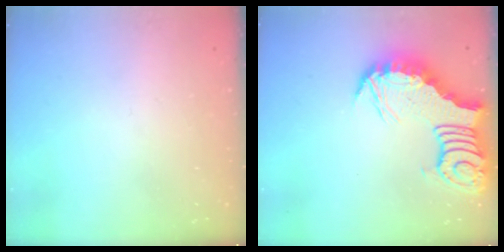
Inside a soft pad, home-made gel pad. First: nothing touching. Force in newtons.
{"total": 8.3, "press": 8.2, "slide": 1.3}